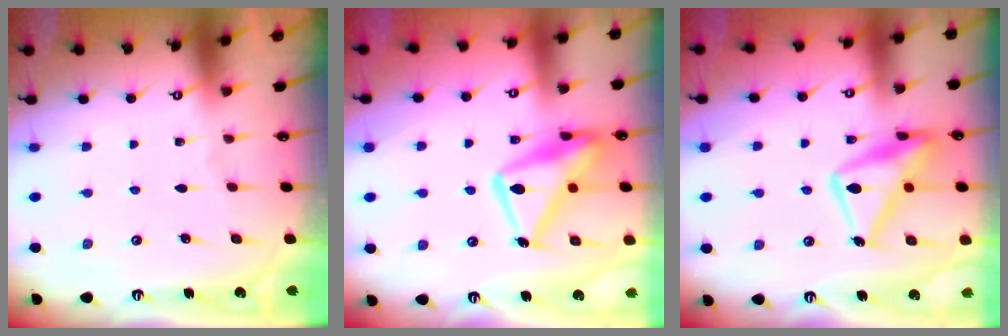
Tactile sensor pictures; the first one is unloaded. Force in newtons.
{"total": 17.7, "press": 17.6, "slide": 1.7}
{"total": 16.3, "press": 16.2, "slide": 1.4}